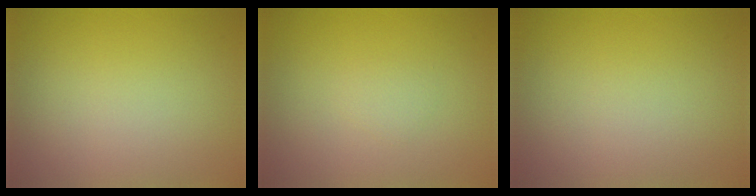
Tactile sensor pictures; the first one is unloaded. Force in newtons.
{"total": 0.7, "press": 0.7, "slide": 0.1}
{"total": 0.0}